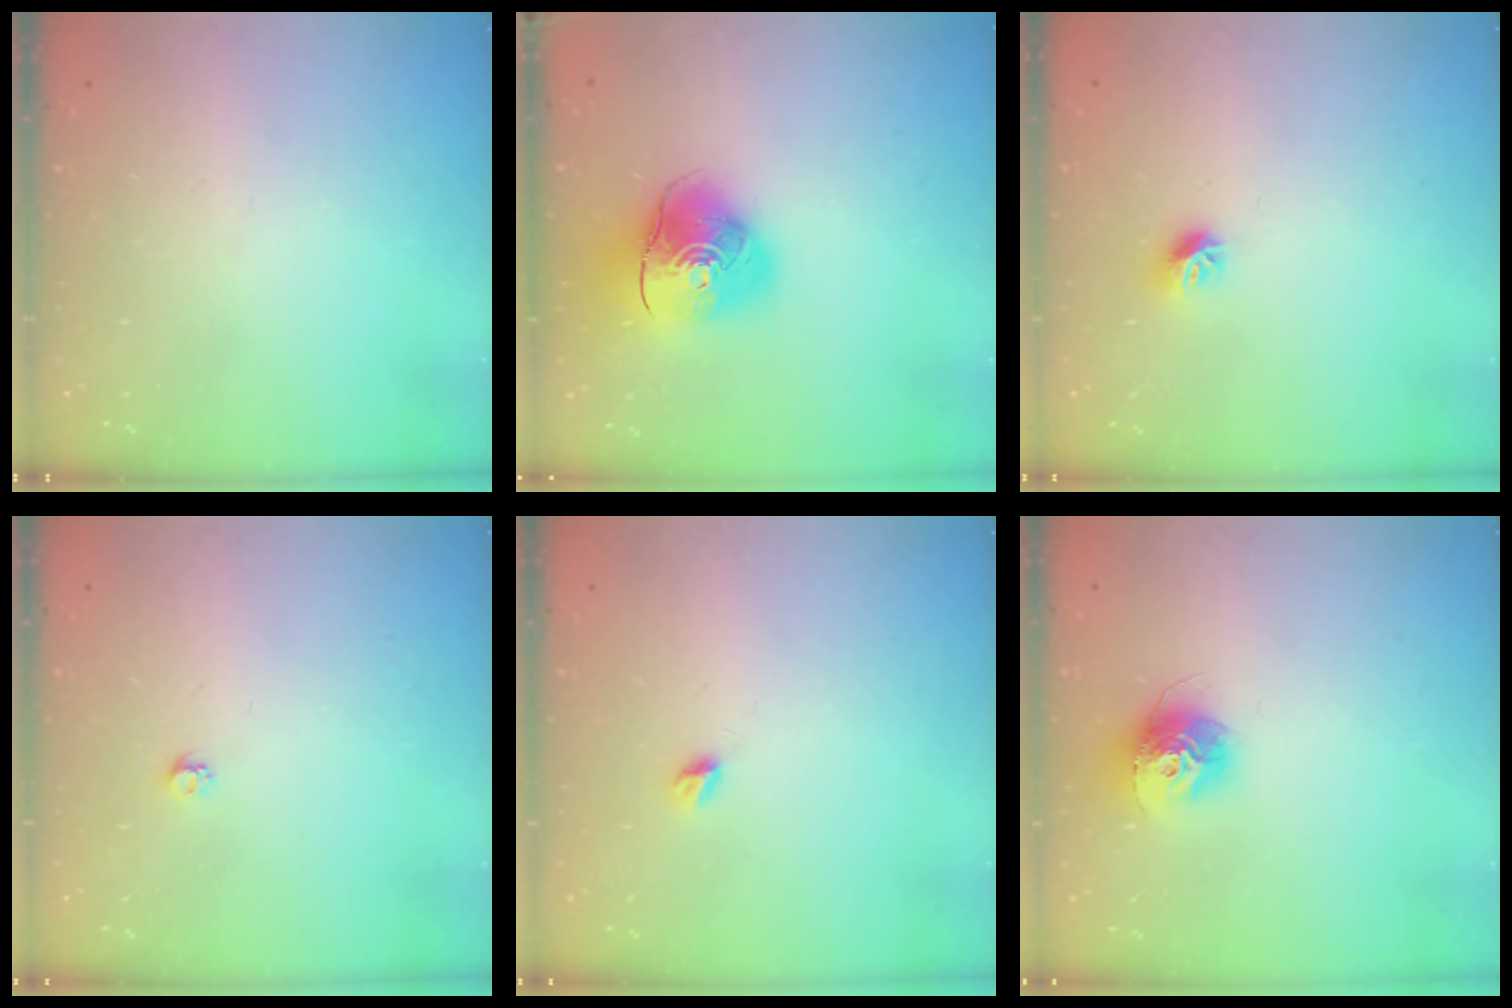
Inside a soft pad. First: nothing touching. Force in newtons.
{"total": 12.7, "press": 12.6, "slide": 2.0}
{"total": 8.0, "press": 7.9, "slide": 0.6}
{"total": 3.2, "press": 3.2, "slide": 0.3}
{"total": 4.3, "press": 4.2, "slide": 0.5}
{"total": 12.6, "press": 12.6, "slide": 1.1}